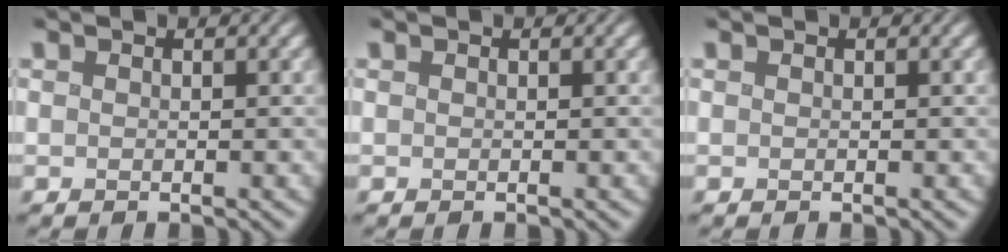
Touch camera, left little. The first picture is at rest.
{"total": 0.0}
{"total": 0.0}